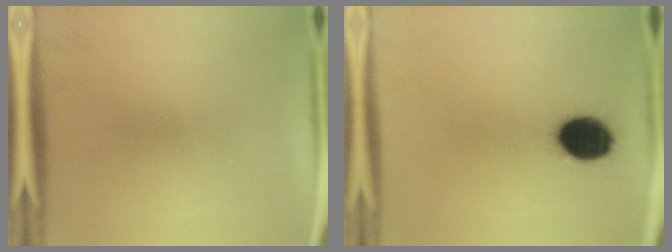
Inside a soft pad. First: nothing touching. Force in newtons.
{"total": 10.7}